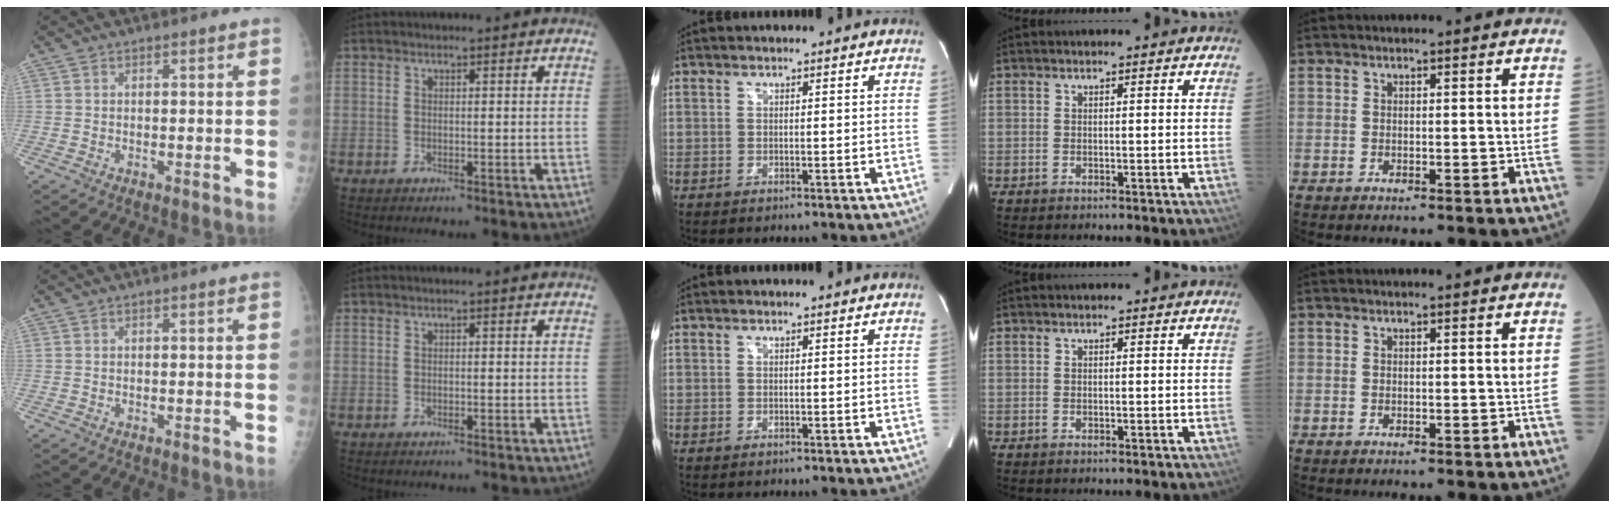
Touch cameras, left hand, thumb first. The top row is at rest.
{}